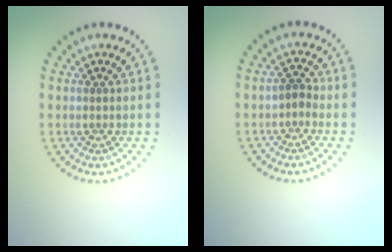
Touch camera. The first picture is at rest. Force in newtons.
{"total": 1.0, "press": 0.9, "slide": 0.6}